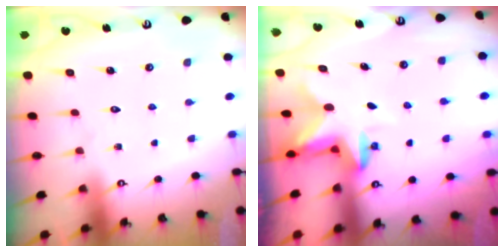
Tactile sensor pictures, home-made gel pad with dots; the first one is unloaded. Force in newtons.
{"total": 2.8, "press": 2.8, "slide": 0.6}